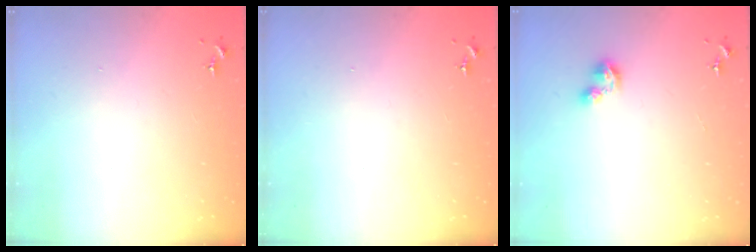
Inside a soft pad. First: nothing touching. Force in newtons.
{"total": 0.0}
{"total": 2.6, "press": 2.6, "slide": 0.3}